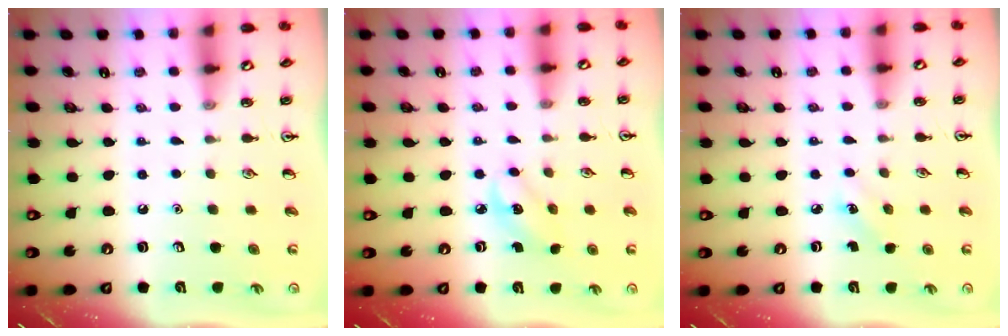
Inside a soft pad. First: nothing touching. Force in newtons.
{"total": 2.8, "press": 2.7, "slide": 0.8}
{"total": 2.3, "press": 2.2, "slide": 0.8}